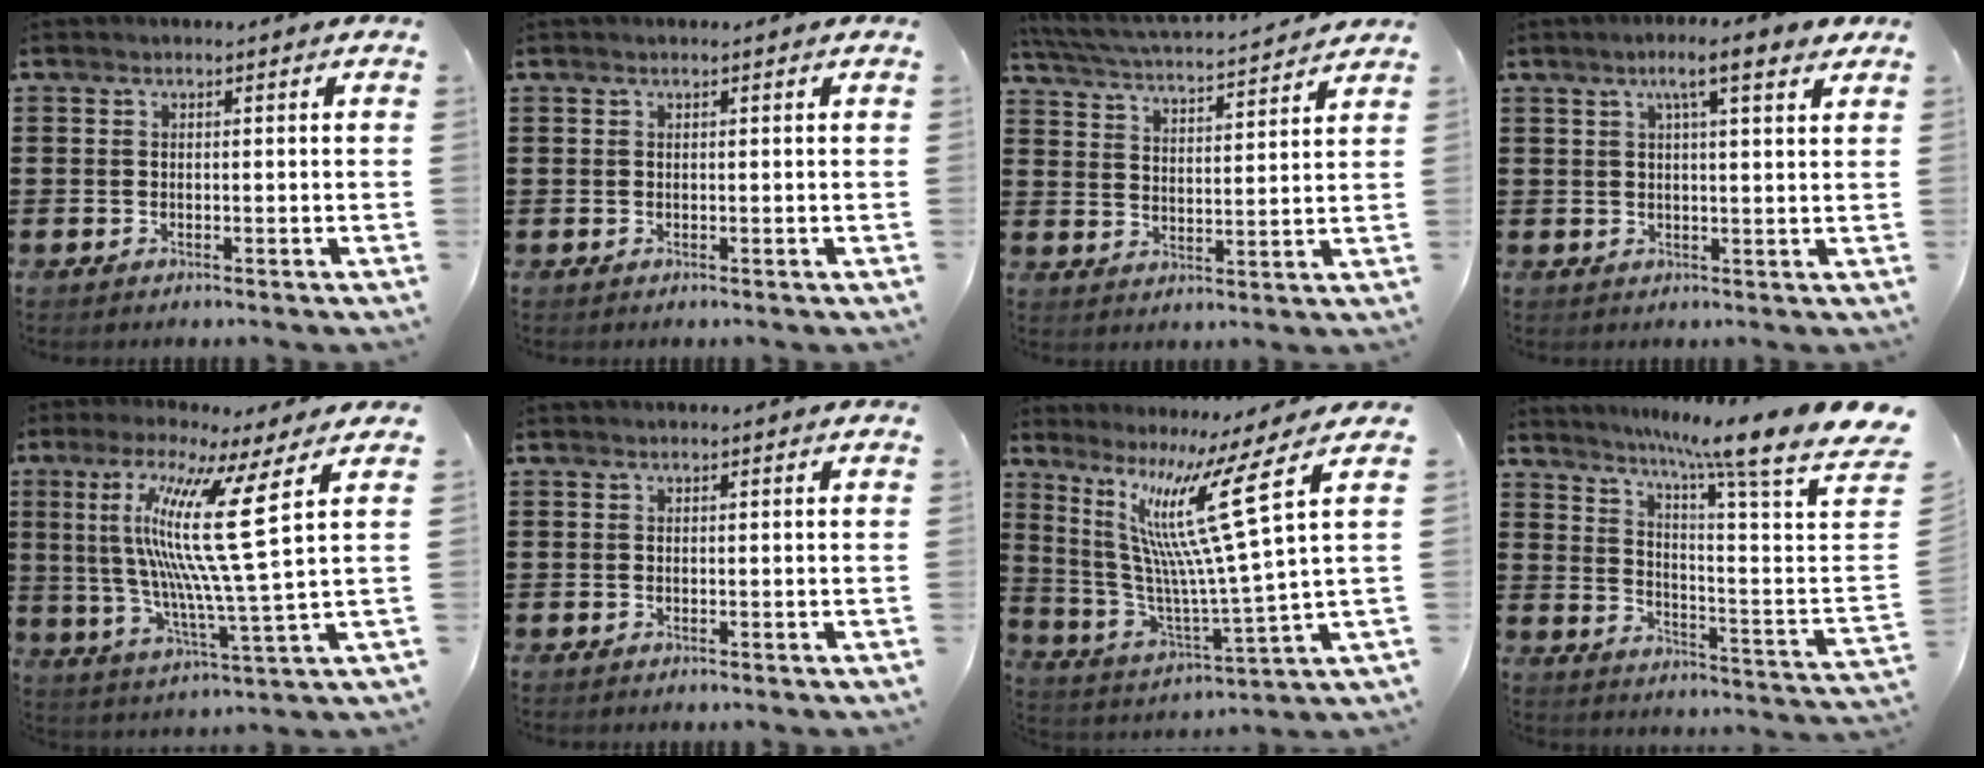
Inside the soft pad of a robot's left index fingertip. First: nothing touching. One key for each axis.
{"total": 0.0}
{"total": 4.4, "fx": 4.2, "fy": -0.2, "fz": 1.4, "tx": -0.048, "ty": -0.031, "tz": 0.066}
{"total": 6.1, "fx": 3.6, "fy": 0.9, "fz": 4.8, "tx": -0.087, "ty": 0.000, "tz": 0.056}
{"total": 15.0, "fx": 5.4, "fy": 0.3, "fz": 14.0, "tx": -0.290, "ty": -0.024, "tz": 0.074}
{"total": 0.0}
{"total": 14.6, "fx": 6.9, "fy": 0.0, "fz": 12.8, "tx": -0.263, "ty": -0.039, "tz": 0.099}
{"total": 10.2, "fx": 7.7, "fy": -1.9, "fz": 6.4, "tx": -0.131, "ty": -0.079, "tz": 0.111}